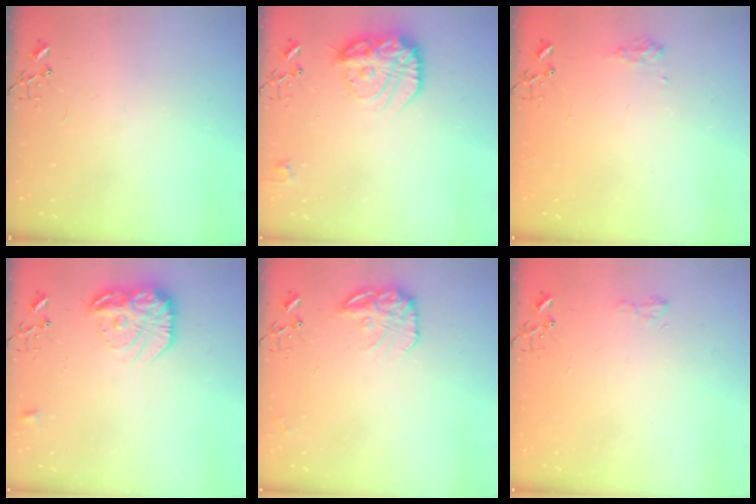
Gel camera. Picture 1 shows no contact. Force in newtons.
{"total": 18.0, "press": 18.0, "slide": 1.3}
{"total": 6.9, "press": 6.8, "slide": 1.0}
{"total": 18.3, "press": 18.2, "slide": 1.3}
{"total": 13.7, "press": 13.7, "slide": 0.9}
{"total": 5.6, "press": 5.6, "slide": 0.6}